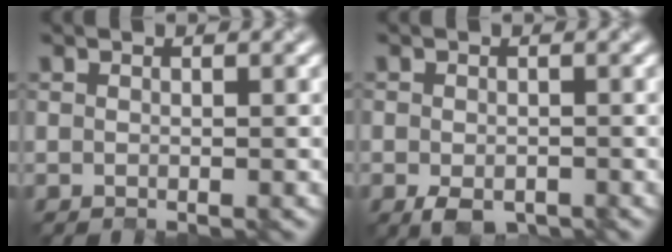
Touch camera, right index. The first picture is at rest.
{"total": 2.8, "force": [-2.2, 1.2, 1.2], "torque": [-0.025, -0.012, -0.029]}